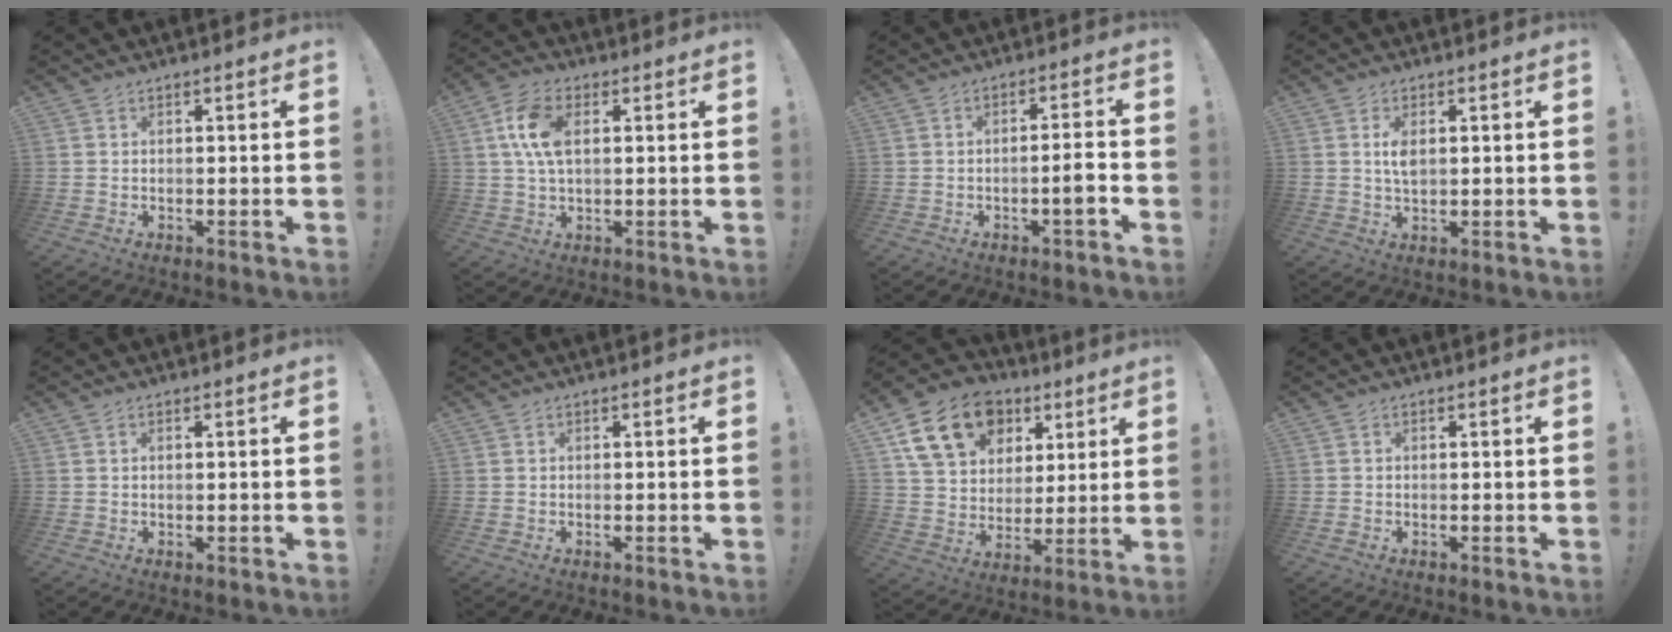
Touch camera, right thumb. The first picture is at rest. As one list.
[{"total": 10.6, "force": [2.5, 6.3, 8.1], "torque": [-0.158, 0.002, 0.045]}, {"total": 5.3, "force": [-2.0, 0.9, 4.8], "torque": [-0.067, 0.002, -0.034]}, {"total": 3.9, "force": [0.9, 1.9, 3.3], "torque": [-0.054, -0.003, 0.012]}, {"total": 0.7, "force": [0.4, 0.4, 0.4], "torque": [0.000, -0.002, 0.005]}, {"total": 0.0}, {"total": 18.5, "force": [8.9, 13.3, 9.4], "torque": [-0.146, -0.030, 0.172]}, {"total": 0.7, "force": [-0.2, 0.6, 0.2], "torque": [-0.003, 0.003, -0.004]}]